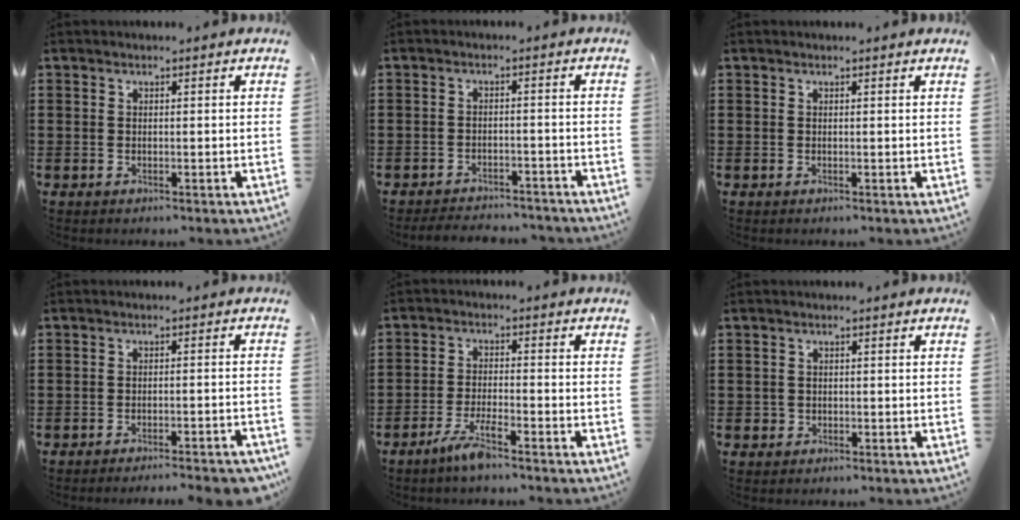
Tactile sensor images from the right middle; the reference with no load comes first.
{"total": 3.0, "force": [-3.0, 0.3, 0.2], "torque": [-0.008, 0.001, -0.063]}
{"total": 0.0}
{"total": 2.9, "force": [-2.8, -0.2, 0.8], "torque": [-0.014, 0.000, -0.057]}
{"total": 4.2, "force": [-3.1, 0.4, 2.8], "torque": [-0.059, -0.002, -0.060]}
{"total": 0.7, "force": [-0.2, 0.7, 0.1], "torque": [-0.004, 0.005, -0.006]}